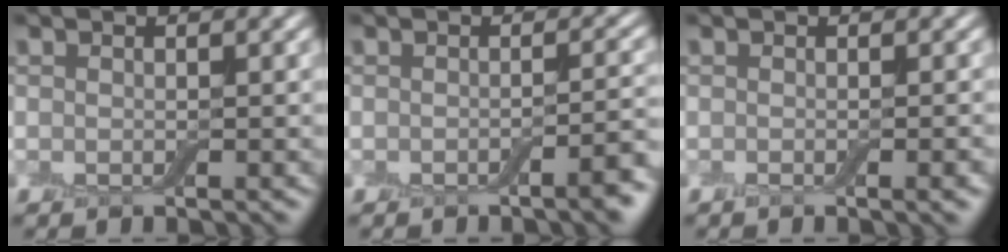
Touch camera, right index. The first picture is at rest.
{"total": 2.5, "force": [-1.2, 0.6, 2.1], "torque": [-0.023, 0.005, -0.022]}
{"total": 2.2, "force": [-0.7, 0.7, 1.9], "torque": [-0.015, 0.000, -0.009]}